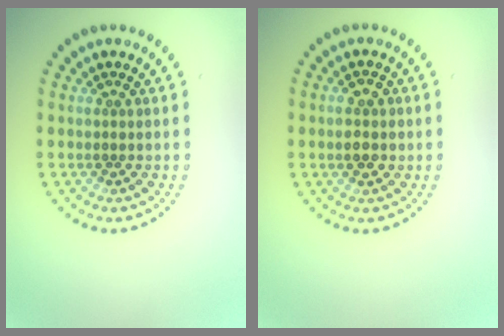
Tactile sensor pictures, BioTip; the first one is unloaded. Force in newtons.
{"total": 2.7, "press": 2.7, "slide": 0.2}